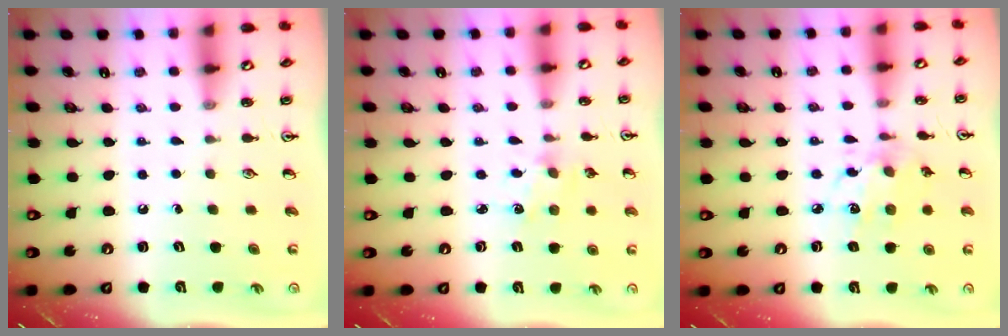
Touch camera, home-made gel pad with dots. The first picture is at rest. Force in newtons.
{"total": 1.8, "press": 1.7, "slide": 0.4}
{"total": 8.8, "press": 8.8, "slide": 0.6}